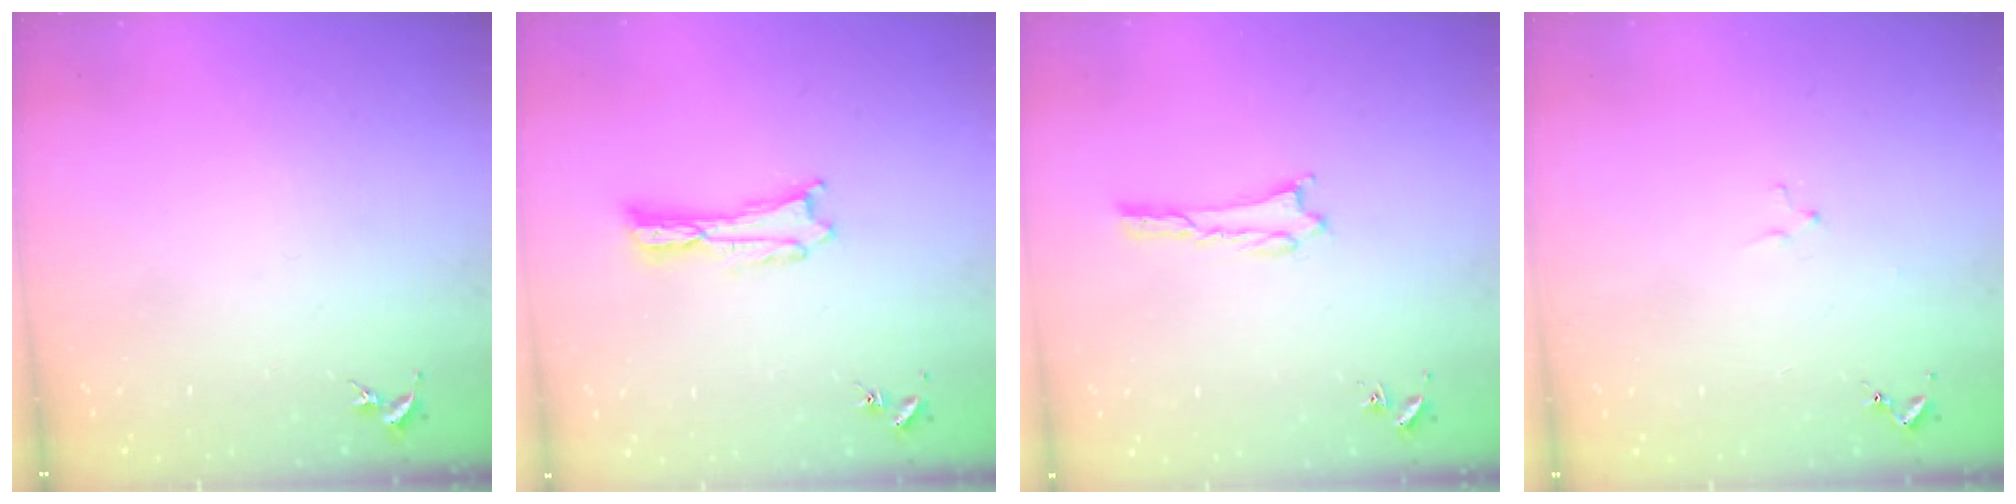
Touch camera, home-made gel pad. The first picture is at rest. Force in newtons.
{"total": 0.5, "press": 0.5, "slide": 0.2}
{"total": 0.9, "press": 0.8, "slide": 0.1}
{"total": 0.8, "press": 0.8, "slide": 0.2}